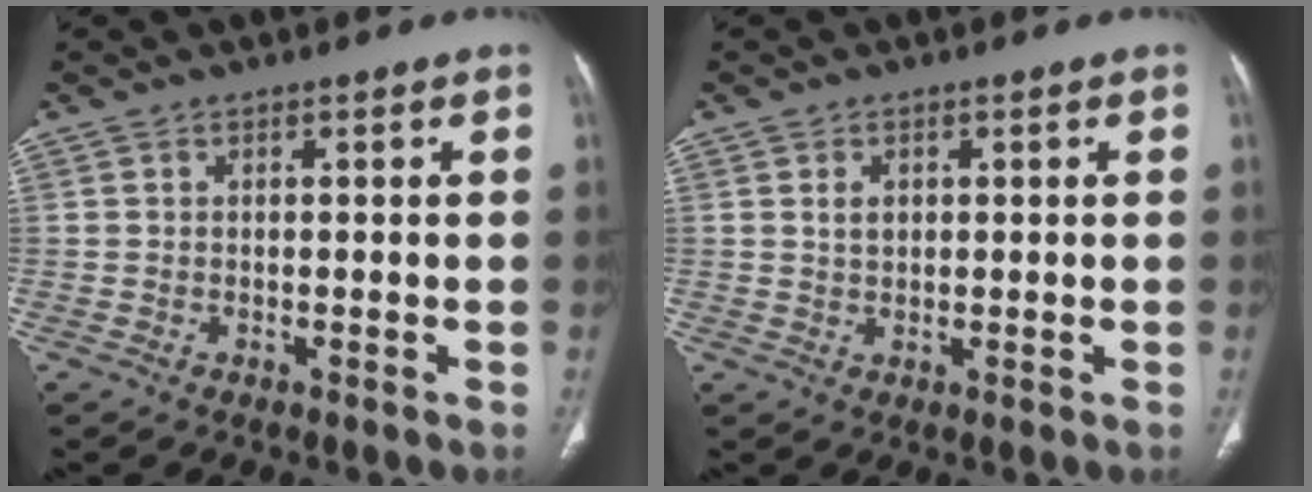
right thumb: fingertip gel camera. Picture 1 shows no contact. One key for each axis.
{"total": 2.2, "fx": 0.7, "fy": 1.5, "fz": 1.4, "tx": -0.017, "ty": -0.003, "tz": 0.014}